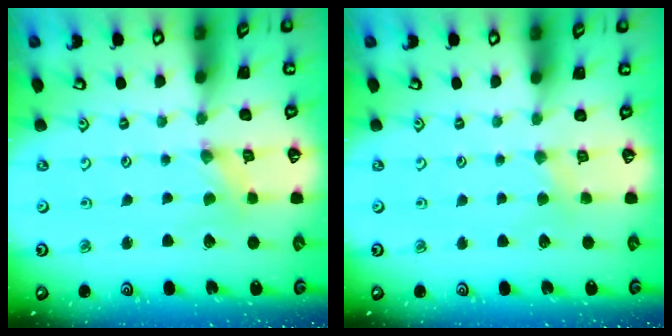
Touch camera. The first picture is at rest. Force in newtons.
{"total": 2.3, "press": 2.3, "slide": 0.3}